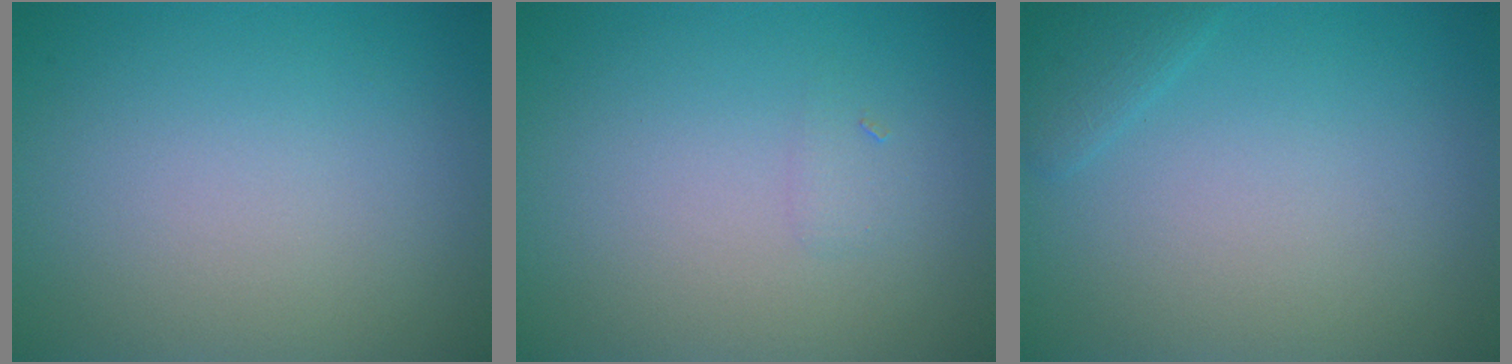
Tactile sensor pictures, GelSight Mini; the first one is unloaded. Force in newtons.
{"total": 0.7, "press": 0.7, "slide": 0.0}
{"total": 1.2, "press": 1.2, "slide": 0.0}